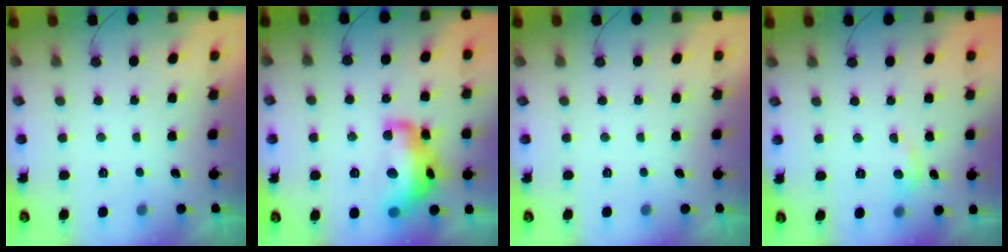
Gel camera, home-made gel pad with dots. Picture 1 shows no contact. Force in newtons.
{"total": 17.2, "press": 17.2, "slide": 1.1}
{"total": 0.0}
{"total": 4.4, "press": 4.3, "slide": 0.6}